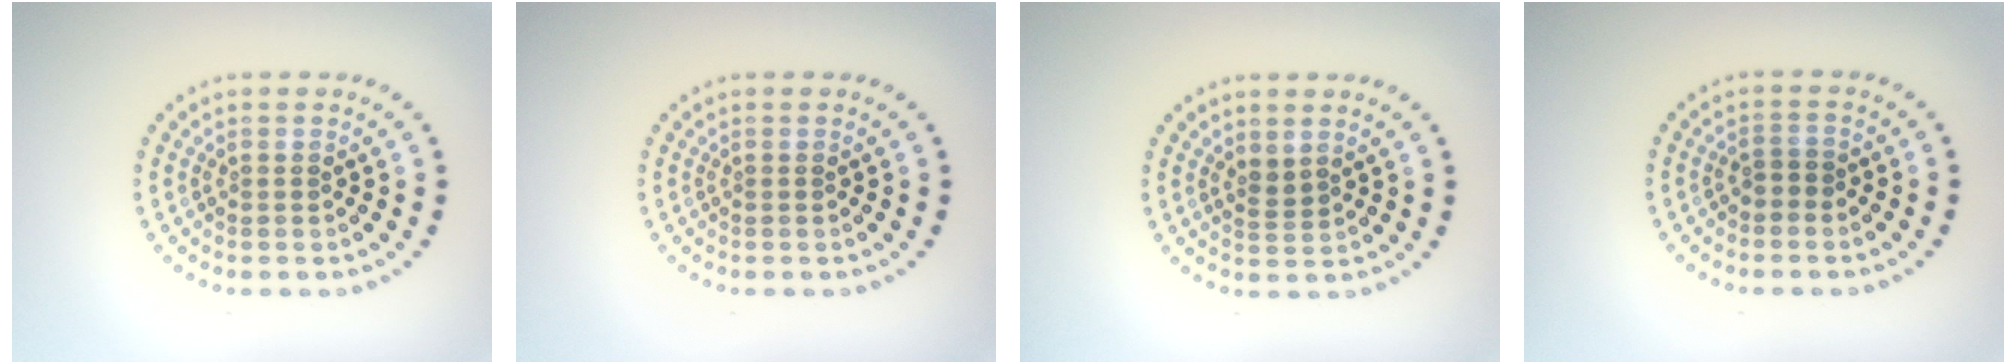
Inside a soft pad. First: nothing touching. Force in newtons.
{"total": 0.0}
{"total": 1.2, "press": 0.9, "slide": 0.8}
{"total": 1.1, "press": 1.0, "slide": 0.4}